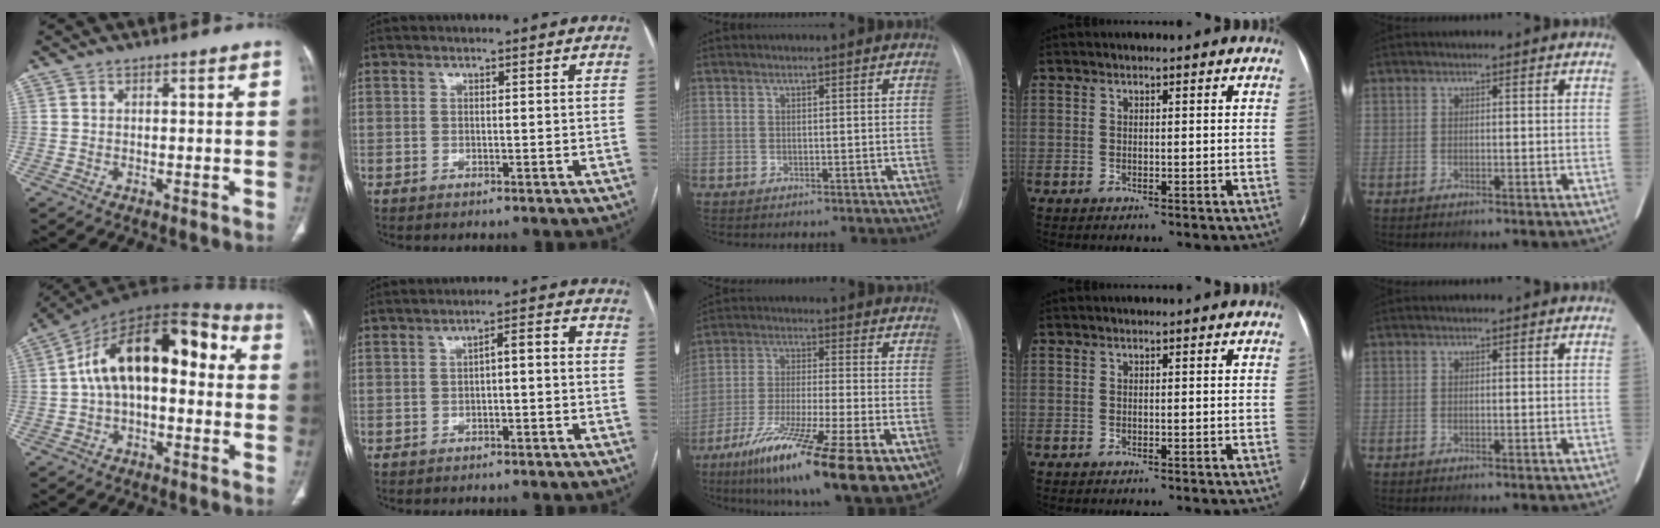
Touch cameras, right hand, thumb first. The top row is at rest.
{"thumb": {"total": 18.4, "force": [1.4, 9.9, 15.4], "torque": [-0.221, 0.056, 0.012]}, "index": {"total": 3.7, "force": [-0.5, 1.0, 3.6], "torque": [-0.052, 0.024, -0.006]}, "middle": {"total": 23.3, "force": [-12.8, 3.8, 19.1], "torque": [-0.261, -0.046, -0.208]}}